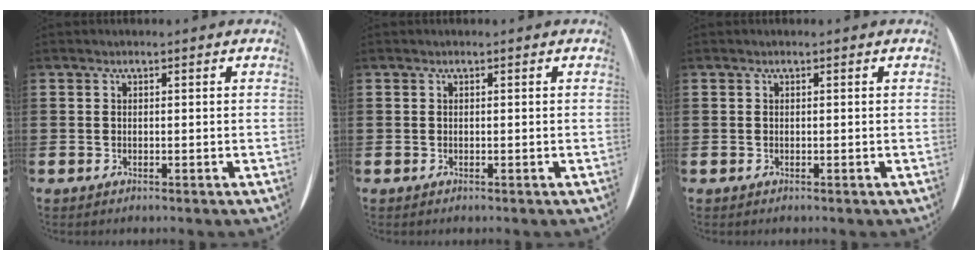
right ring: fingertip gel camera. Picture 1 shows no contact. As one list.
[{"total": 0.0}, {"total": 0.0}]